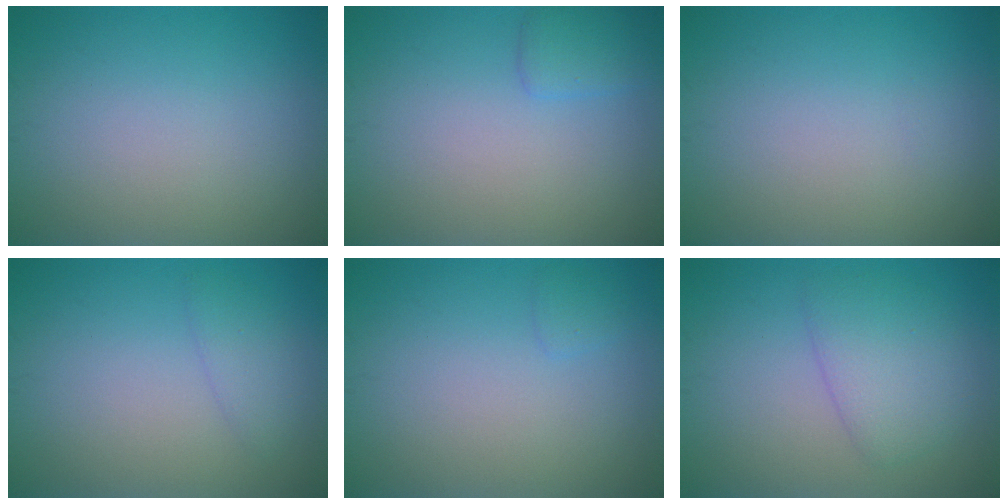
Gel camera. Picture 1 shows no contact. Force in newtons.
{"total": 1.6, "press": 1.6, "slide": 0.1}
{"total": 0.0}
{"total": 1.5, "press": 1.5, "slide": 0.2}
{"total": 0.7, "press": 0.7, "slide": 0.1}
{"total": 3.4, "press": 3.4, "slide": 0.3}